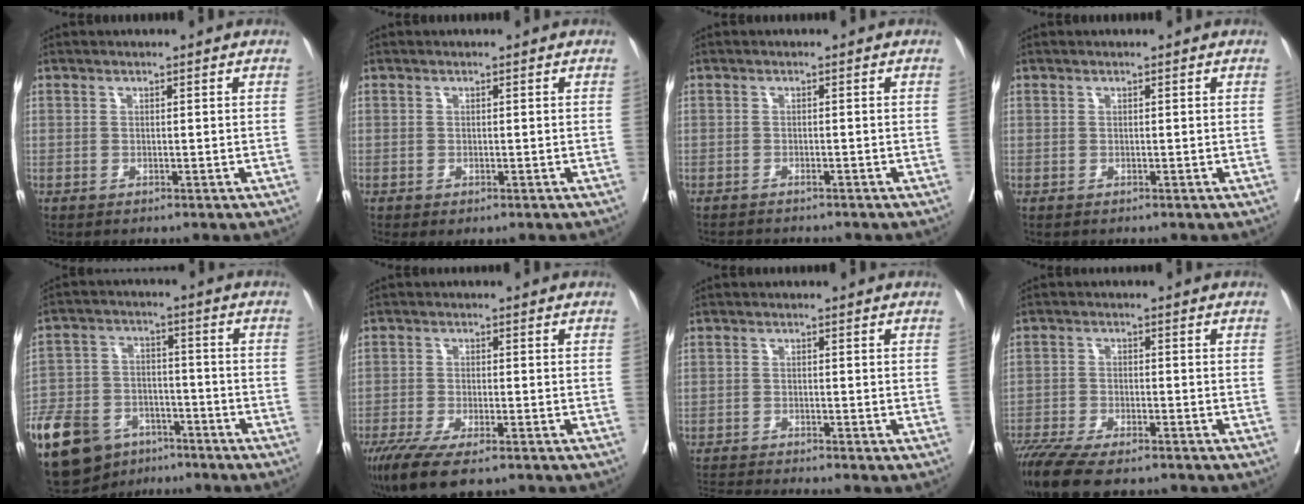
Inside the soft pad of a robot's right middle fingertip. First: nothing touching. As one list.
[{"total": 1.0, "force": [-0.3, 0.8, 0.5], "torque": [-0.007, 0.002, 0.001]}, {"total": 4.6, "force": [-4.2, 0.8, 1.5], "torque": [-0.020, -0.004, -0.060]}, {"total": 0.0}, {"total": 22.1, "force": [-14.0, 12.9, 11.4], "torque": [-0.311, -0.016, -0.235]}, {"total": 10.7, "force": [-7.6, 2.9, 7.0], "torque": [-0.118, -0.022, -0.122]}, {"total": 5.3, "force": [-4.9, -1.4, 1.4], "torque": [-0.024, -0.017, -0.085]}, {"total": 12.0, "force": [-9.7, 2.8, 6.6], "torque": [-0.114, -0.018, -0.157]}]